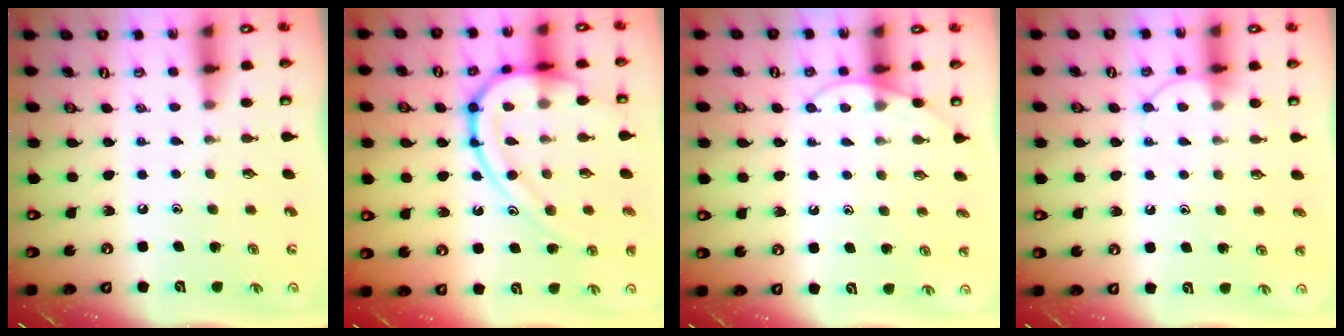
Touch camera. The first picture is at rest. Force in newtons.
{"total": 18.1, "press": 18.1, "slide": 1.1}
{"total": 6.0, "press": 6.0, "slide": 0.5}
{"total": 7.5, "press": 7.5, "slide": 0.8}